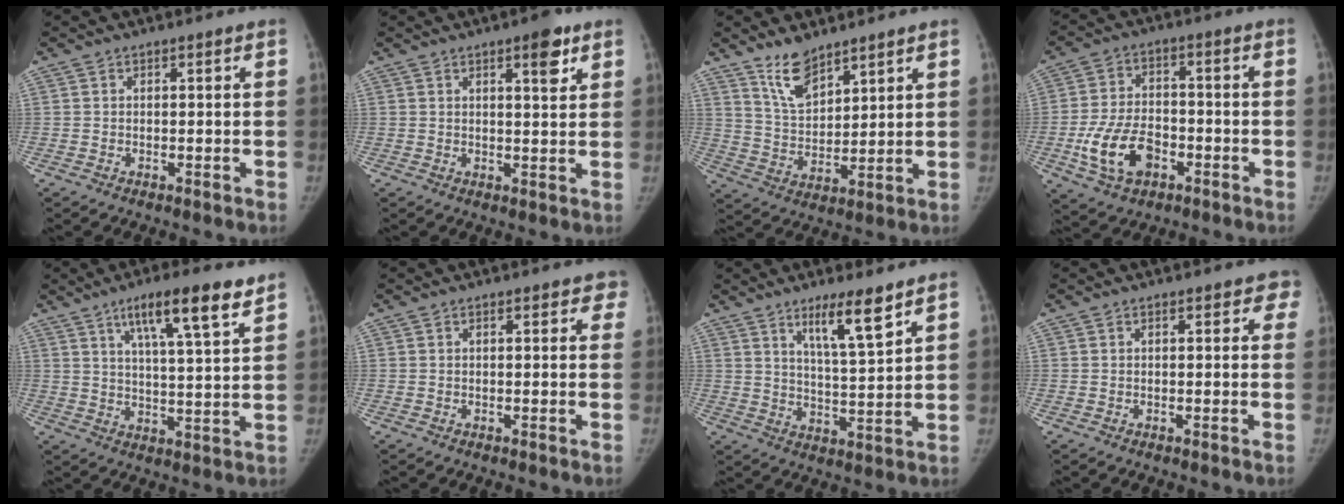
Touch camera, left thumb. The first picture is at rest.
{"total": 4.9, "force": [2.8, 1.5, 3.7], "torque": [-0.038, -0.014, 0.036]}
{"total": 8.2, "force": [6.3, 3.4, 3.9], "torque": [-0.048, -0.049, 0.129]}
{"total": 11.4, "force": [-4.4, 7.3, 7.6], "torque": [-0.135, 0.020, -0.075]}
{"total": 12.3, "force": [7.6, 2.1, 9.5], "torque": [-0.143, -0.032, 0.120]}
{"total": 2.8, "force": [1.7, 1.4, 1.6], "torque": [0.013, 0.001, 0.012]}
{"total": 9.2, "force": [6.0, 1.1, 6.9], "torque": [-0.110, -0.043, 0.105]}
{"total": 2.7, "force": [1.6, 1.5, 1.6], "torque": [0.014, 0.001, 0.009]}